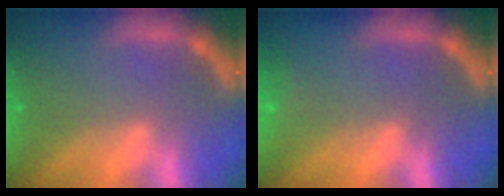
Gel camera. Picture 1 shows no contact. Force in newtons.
{"total": 1.4}